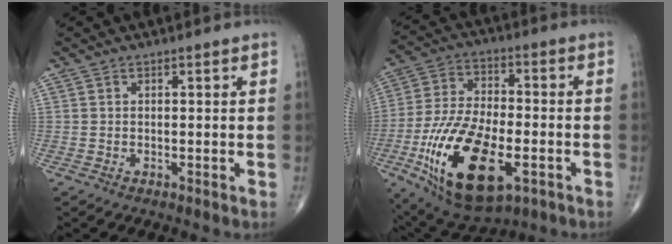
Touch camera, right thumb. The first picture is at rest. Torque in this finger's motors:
{"motor_torque": [0.12, 1.53, 2.20, -0.46, 0.76]}